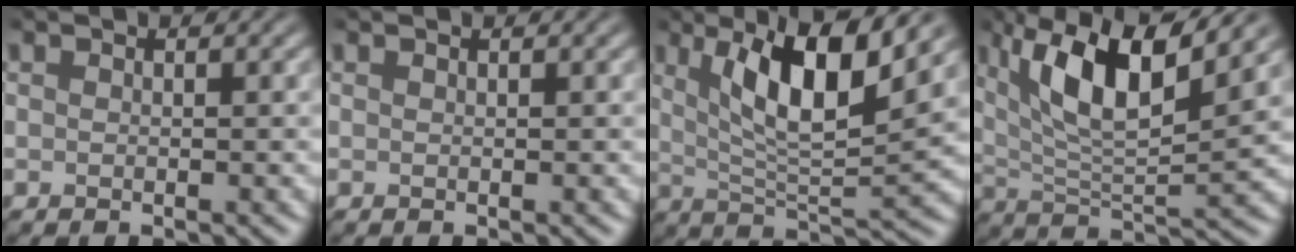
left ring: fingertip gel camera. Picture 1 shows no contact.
{"total": 0.0}
{"total": 8.2, "force": [3.4, 2.1, 7.2], "torque": [-0.119, -0.007, 0.060]}
{"total": 9.1, "force": [4.1, 2.7, 7.7], "torque": [-0.139, -0.002, 0.075]}